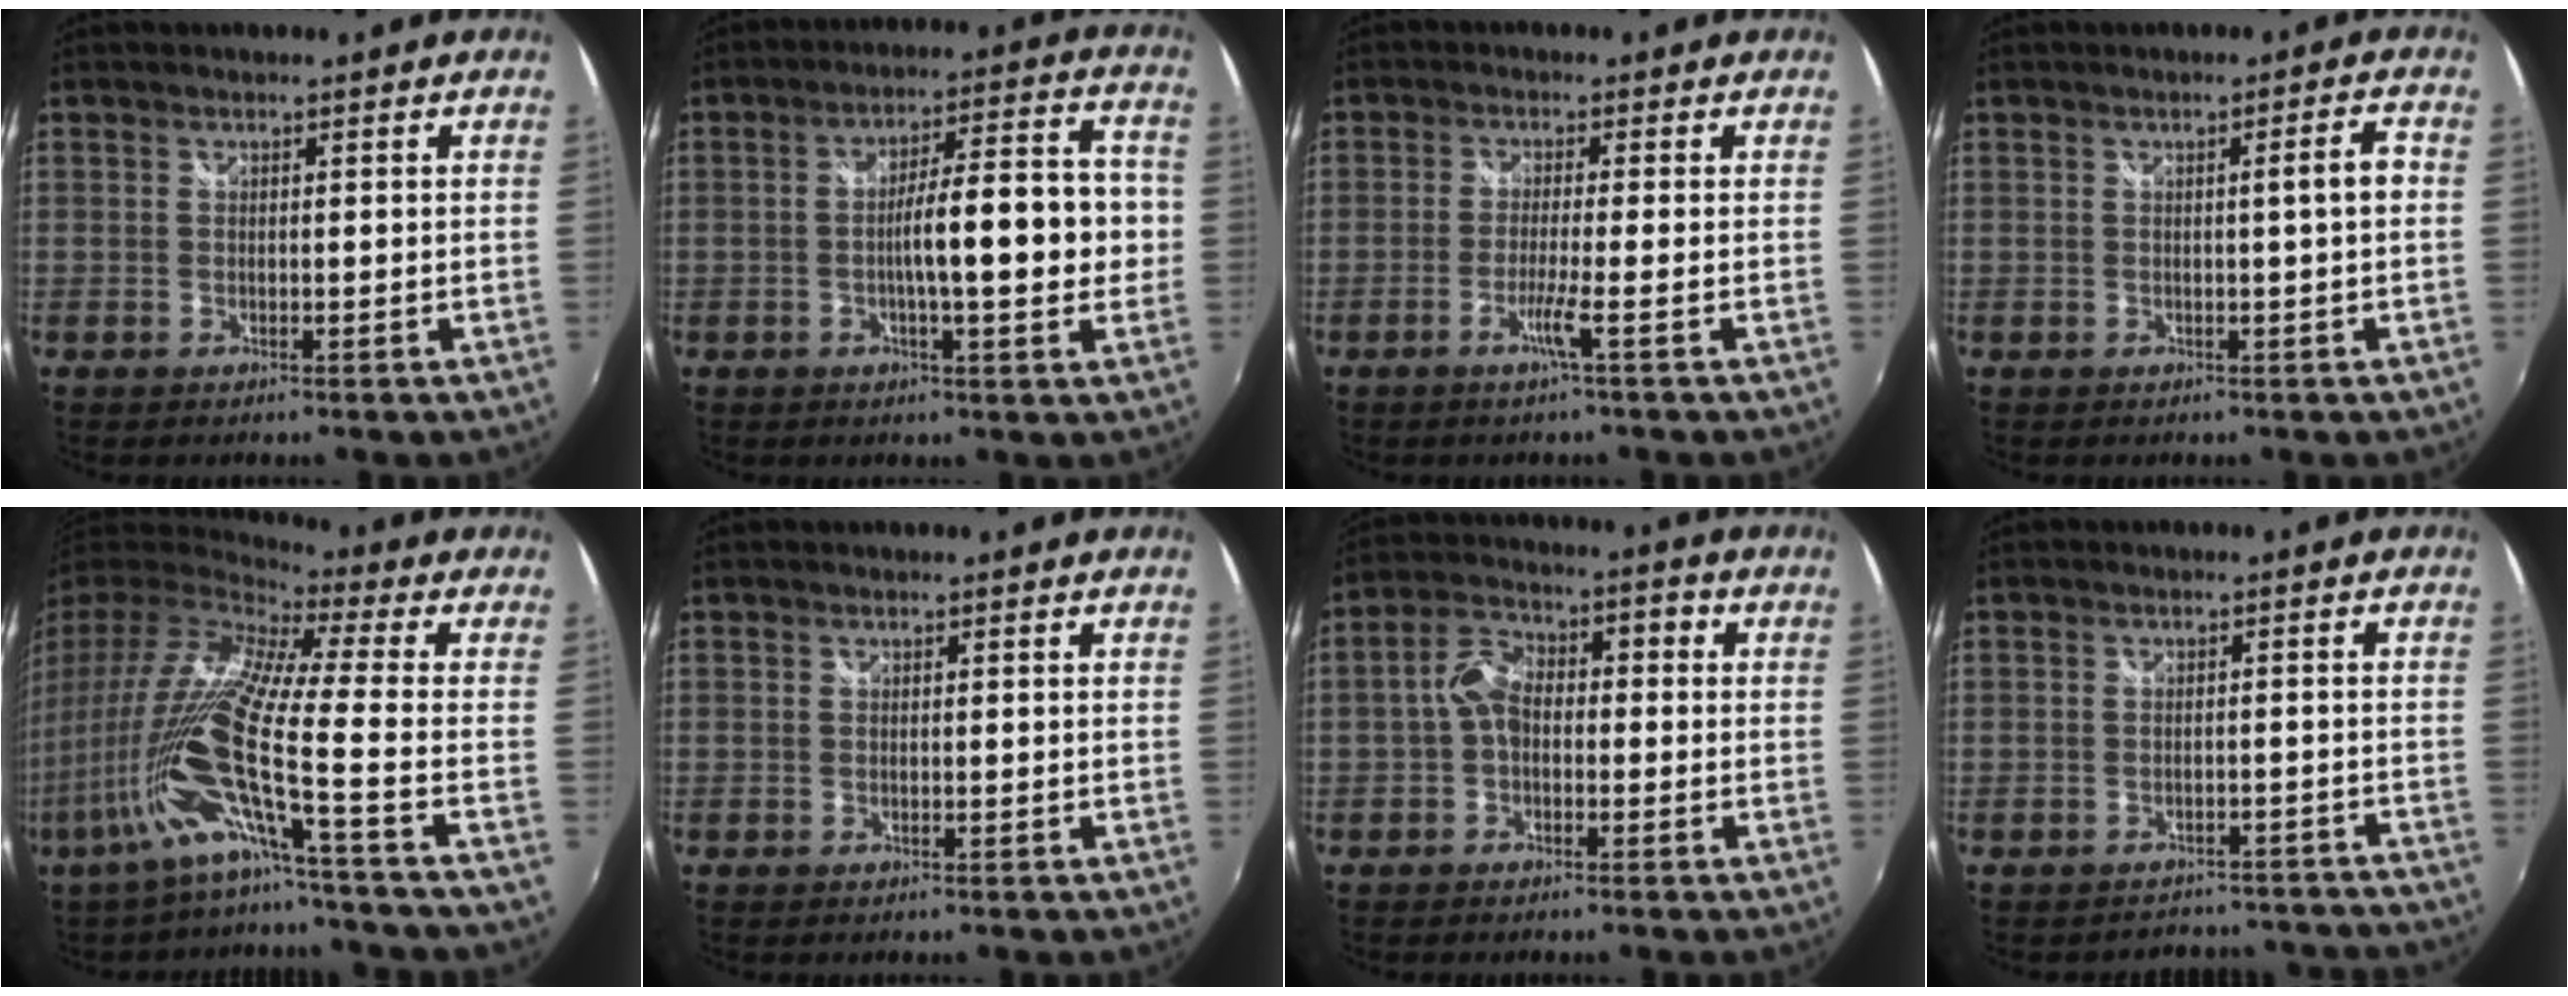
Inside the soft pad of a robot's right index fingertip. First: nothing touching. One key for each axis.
{"total": 12.8, "fx": -1.4, "fy": 2.5, "fz": 12.5, "tx": -0.197, "ty": 0.011, "tz": -0.023}
{"total": 6.8, "fx": -2.8, "fy": 1.0, "fz": 6.1, "tx": -0.123, "ty": -0.011, "tz": -0.052}
{"total": 3.0, "fx": -0.1, "fy": -0.4, "fz": 3.0, "tx": -0.043, "ty": 0.009, "tz": 0.002}
{"total": 17.7, "fx": -7.5, "fy": -0.8, "fz": 16.0, "tx": -0.277, "ty": -0.048, "tz": -0.149}
{"total": 0.0}
{"total": 7.1, "fx": -1.1, "fy": 4.9, "fz": 5.1, "tx": -0.102, "ty": 0.025, "tz": -0.025}
{"total": 11.2, "fx": -10.2, "fy": 4.3, "fz": 1.6, "tx": -0.028, "ty": 0.032, "tz": -0.109}